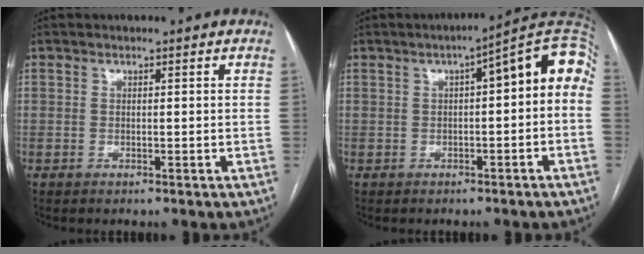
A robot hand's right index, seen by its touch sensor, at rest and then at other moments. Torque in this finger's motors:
{"motor_torque": [1.00, -0.13, 0.46, 0.07]}